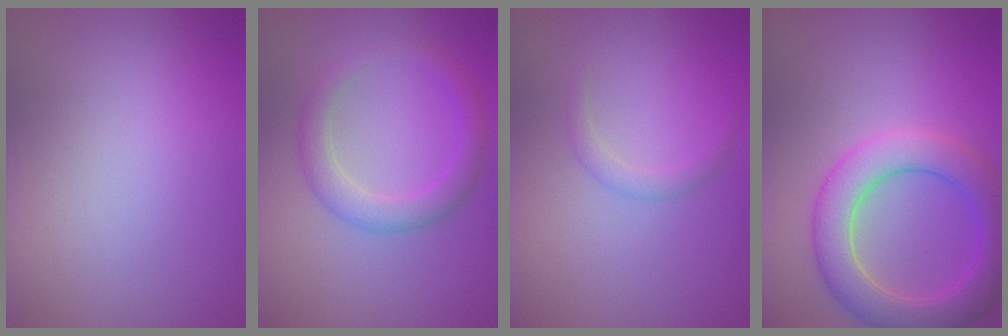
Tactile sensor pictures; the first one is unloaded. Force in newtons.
{"total": 2.8, "press": 2.8, "slide": 0.2}
{"total": 1.0, "press": 1.0, "slide": 0.1}
{"total": 5.8, "press": 5.8, "slide": 0.2}